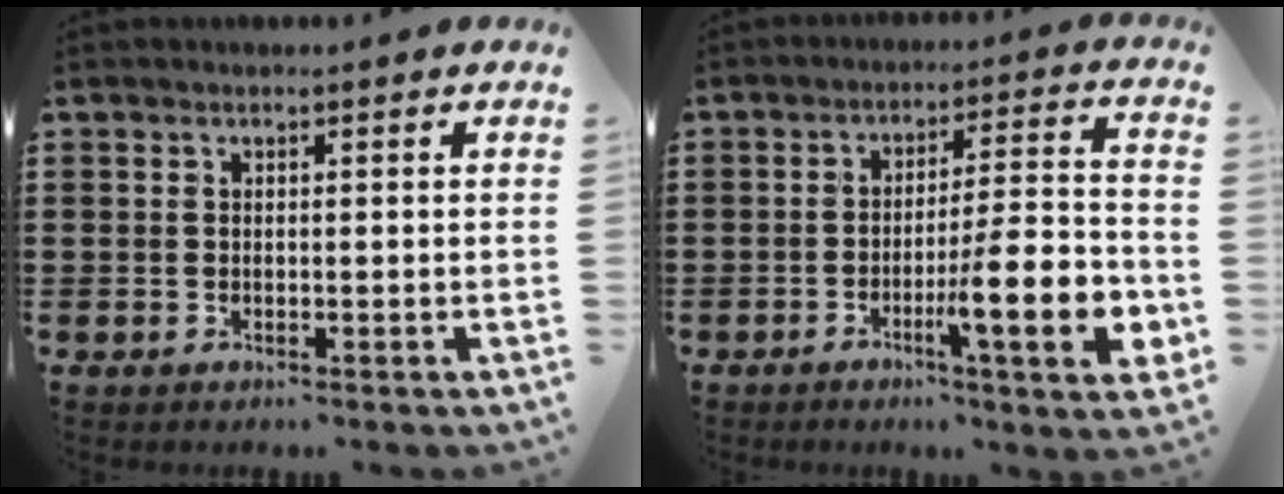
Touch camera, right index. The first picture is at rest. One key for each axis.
{"total": 11.8, "fx": -4.3, "fy": 2.1, "fz": 10.8, "tx": -0.165, "ty": -0.002, "tz": -0.074}